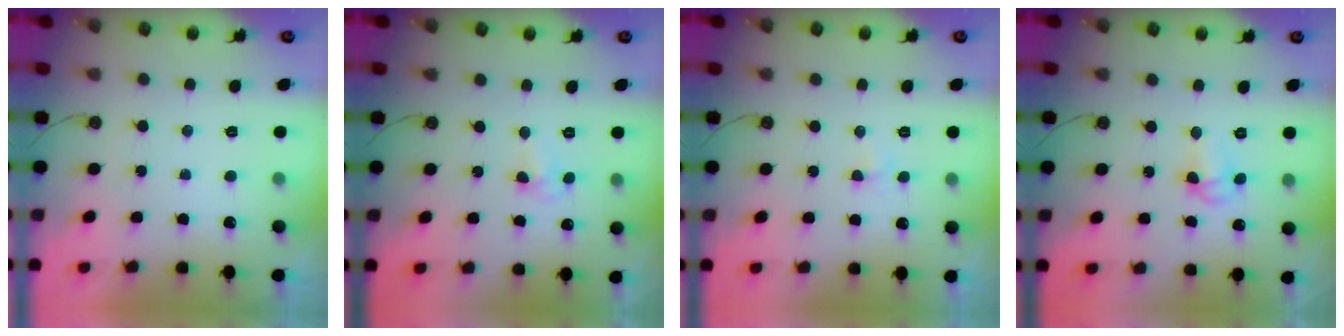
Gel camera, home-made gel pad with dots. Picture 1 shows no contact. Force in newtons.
{"total": 4.2, "press": 4.1, "slide": 0.6}
{"total": 3.1, "press": 3.0, "slide": 0.5}
{"total": 6.0, "press": 4.8, "slide": 3.6}